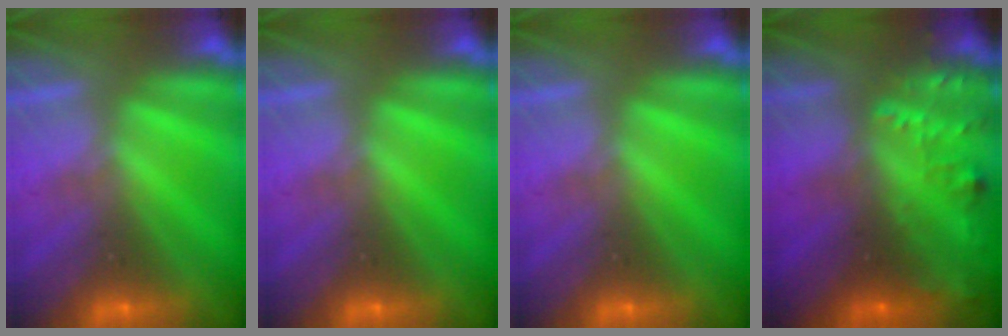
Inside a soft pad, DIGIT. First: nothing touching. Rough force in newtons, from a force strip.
{"total": 0.0}
{"total": 0.0}
{"total": 7.6}